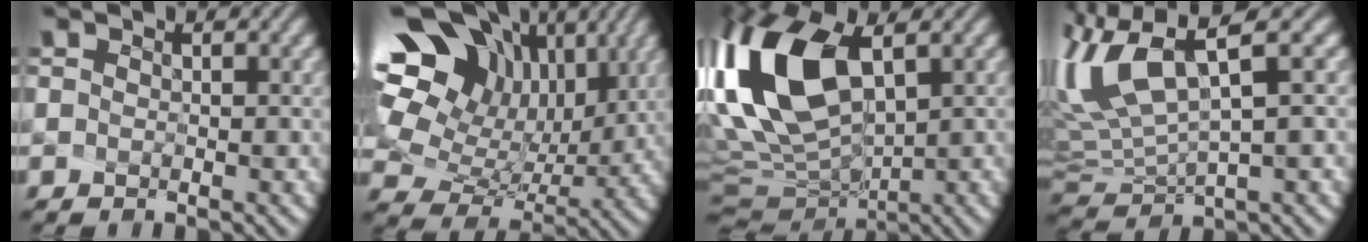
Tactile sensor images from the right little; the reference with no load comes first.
{"total": 18.1, "force": [7.7, 12.6, 10.5], "torque": [-0.259, 0.022, 0.170]}
{"total": 12.7, "force": [2.4, 6.3, 10.8], "torque": [-0.279, -0.021, 0.071]}
{"total": 7.8, "force": [3.1, 1.6, 6.9], "torque": [-0.185, -0.003, 0.092]}